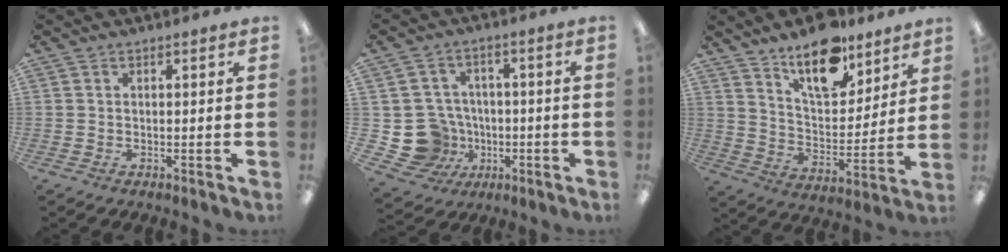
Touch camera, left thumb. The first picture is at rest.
{"total": 11.3, "force": [-2.4, 10.7, 2.8], "torque": [-0.080, 0.021, -0.028]}
{"total": 15.8, "force": [11.9, 7.0, 7.8], "torque": [-0.123, -0.070, 0.210]}